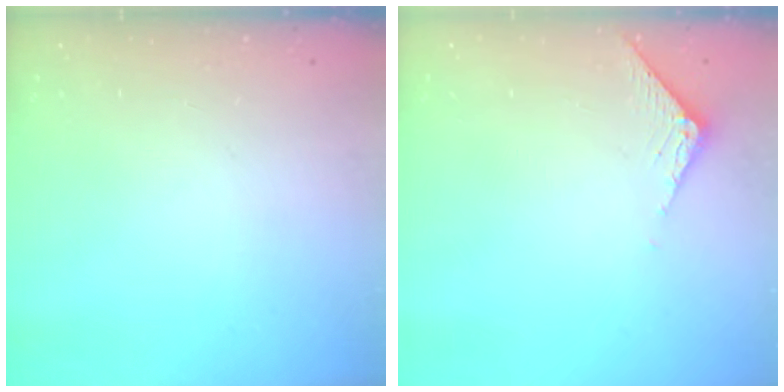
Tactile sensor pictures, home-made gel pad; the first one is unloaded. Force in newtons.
{"total": 3.4, "press": 3.4, "slide": 0.2}